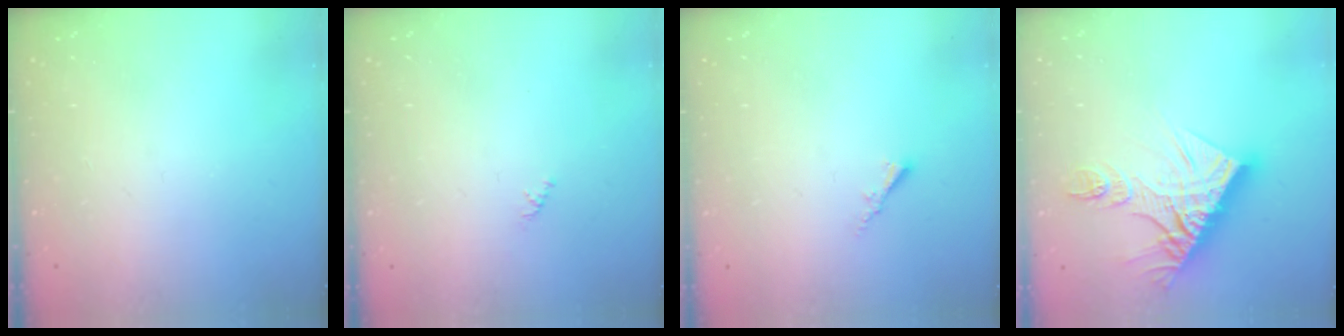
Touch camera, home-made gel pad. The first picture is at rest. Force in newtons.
{"total": 0.8, "press": 0.7, "slide": 0.4}
{"total": 1.7, "press": 1.6, "slide": 0.4}
{"total": 17.1, "press": 17.0, "slide": 1.8}